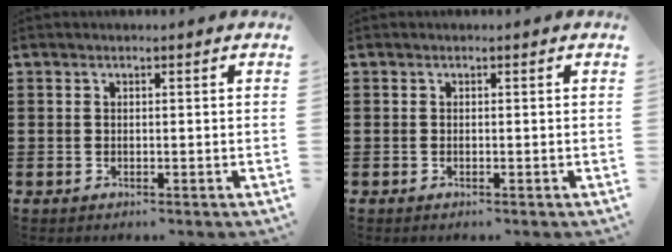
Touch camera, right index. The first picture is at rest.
{"total": 0.0}